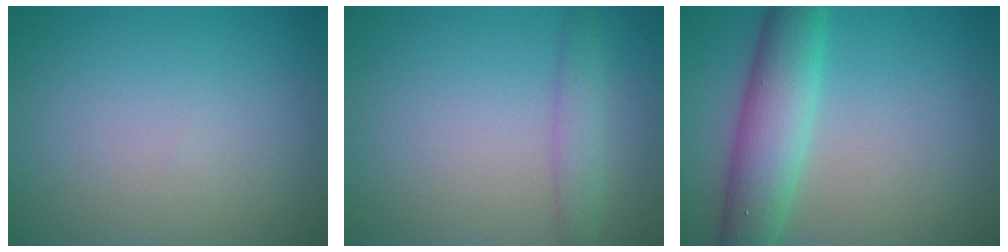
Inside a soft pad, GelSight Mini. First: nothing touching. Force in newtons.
{"total": 2.2, "press": 2.2, "slide": 0.1}
{"total": 6.2, "press": 6.2, "slide": 0.4}